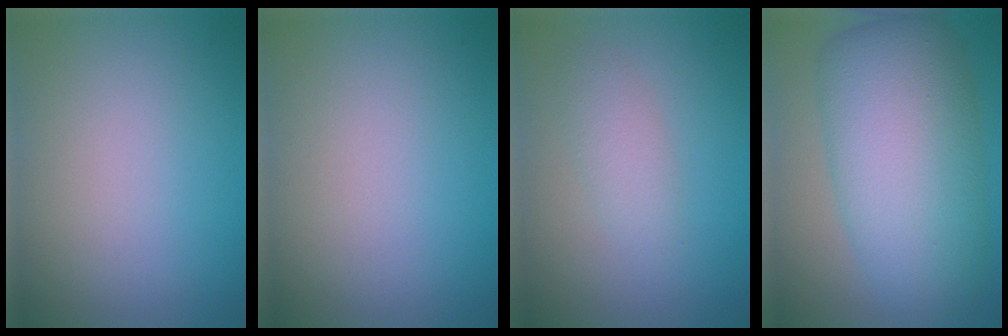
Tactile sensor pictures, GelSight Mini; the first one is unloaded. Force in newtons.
{"total": 0.0}
{"total": 2.0, "press": 2.0, "slide": 0.2}
{"total": 11.0, "press": 11.0, "slide": 0.1}